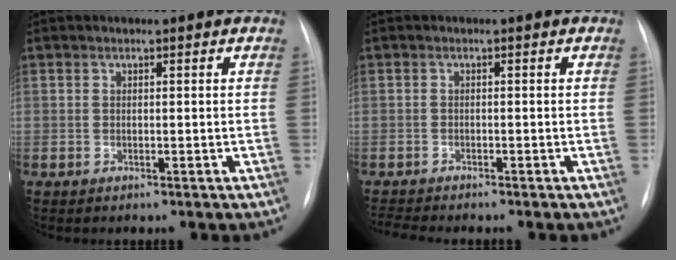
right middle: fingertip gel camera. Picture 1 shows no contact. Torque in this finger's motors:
{"motor_torque": [0.10, -0.09, 0.00, 0.00]}